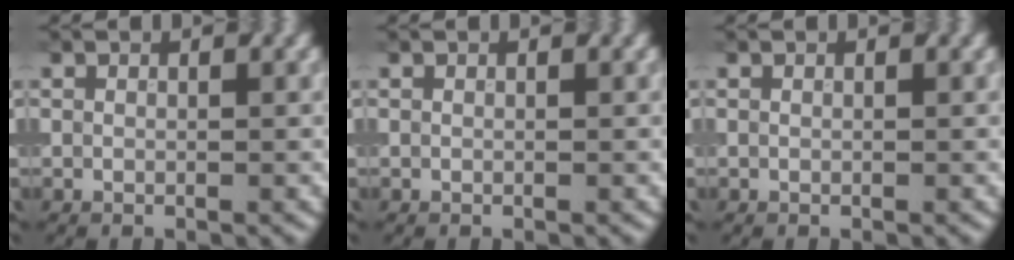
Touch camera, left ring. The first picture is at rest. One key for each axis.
{"total": 0.0}
{"total": 0.0}